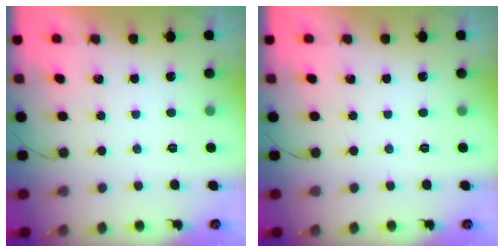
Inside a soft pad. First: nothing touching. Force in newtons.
{"total": 0.0}